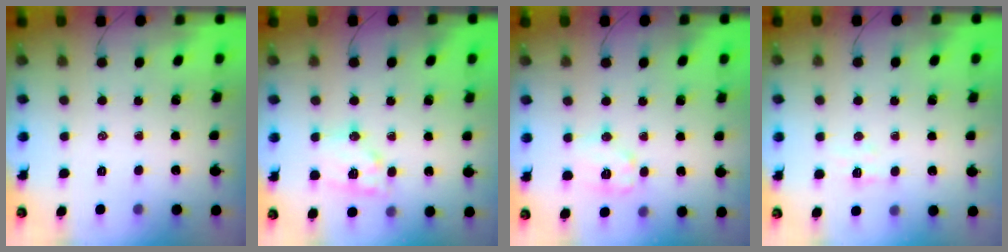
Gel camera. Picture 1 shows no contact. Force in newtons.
{"total": 12.5, "press": 12.4, "slide": 1.3}
{"total": 8.5, "press": 8.5, "slide": 0.1}
{"total": 4.2, "press": 4.0, "slide": 1.2}